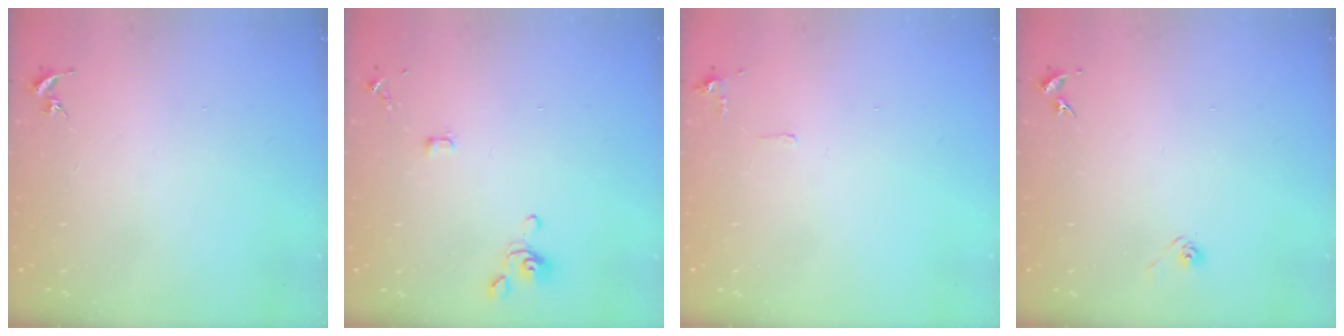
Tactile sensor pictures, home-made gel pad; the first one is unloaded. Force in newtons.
{"total": 4.2, "press": 4.1, "slide": 1.0}
{"total": 5.0, "press": 5.0, "slide": 0.8}
{"total": 2.9, "press": 2.5, "slide": 1.5}